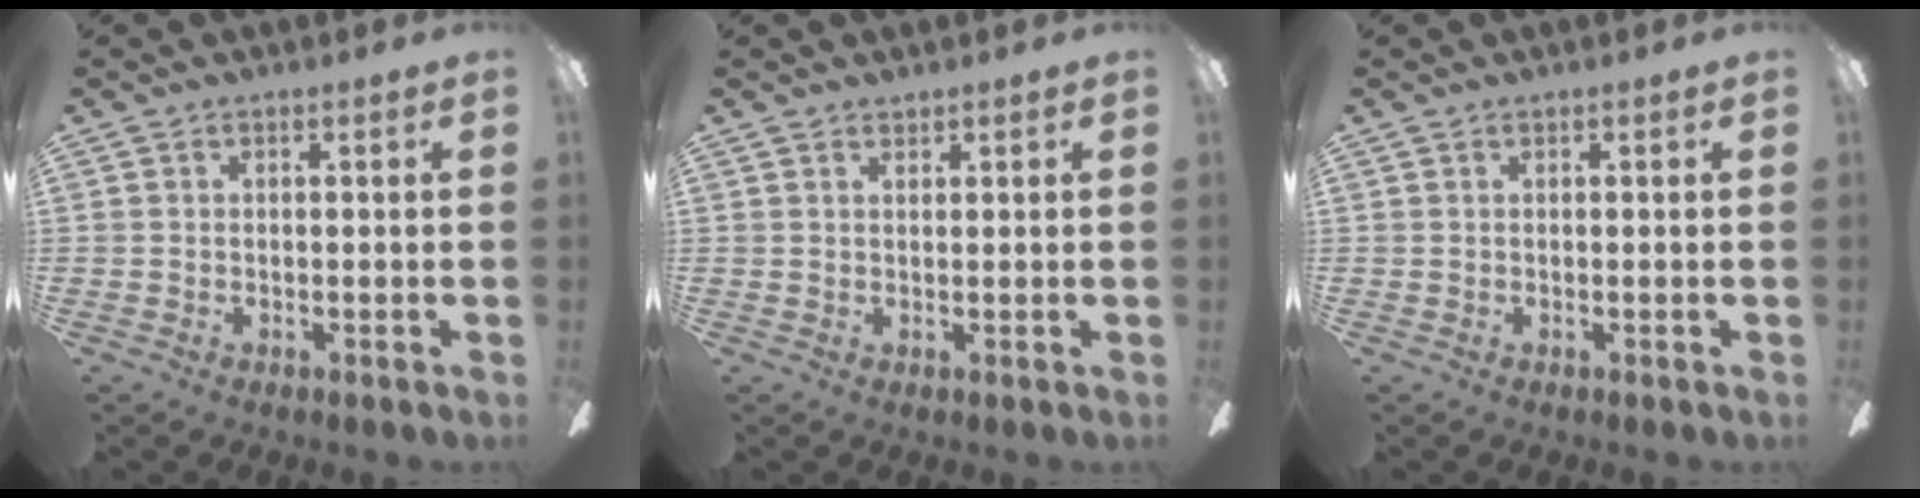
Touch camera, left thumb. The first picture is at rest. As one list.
[{"total": 0.9, "force": [0.9, 0.2, 0.1], "torque": [-0.003, 0.000, 0.016]}, {"total": 0.0}]